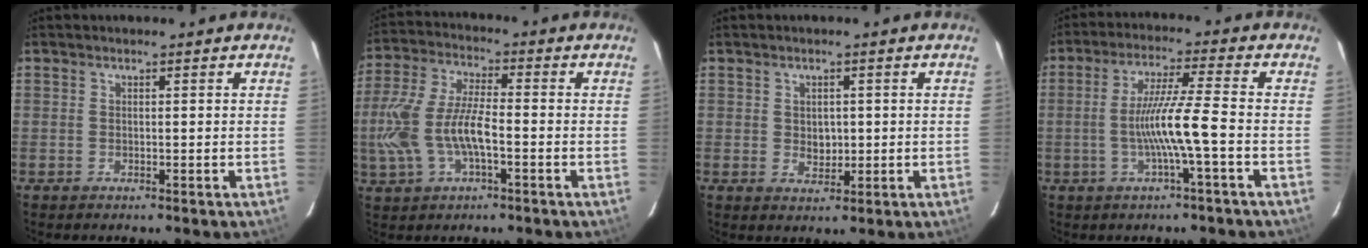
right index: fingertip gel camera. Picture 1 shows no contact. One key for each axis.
{"total": 12.2, "fx": -2.4, "fy": 4.6, "fz": 11.1, "tx": -0.241, "ty": -0.001, "tz": -0.044}
{"total": 3.2, "fx": 0.1, "fy": 2.7, "fz": 1.7, "tx": -0.025, "ty": 0.001, "tz": 0.005}
{"total": 8.7, "fx": -2.5, "fy": -1.2, "fz": 8.2, "tx": -0.158, "ty": -0.003, "tz": -0.043}